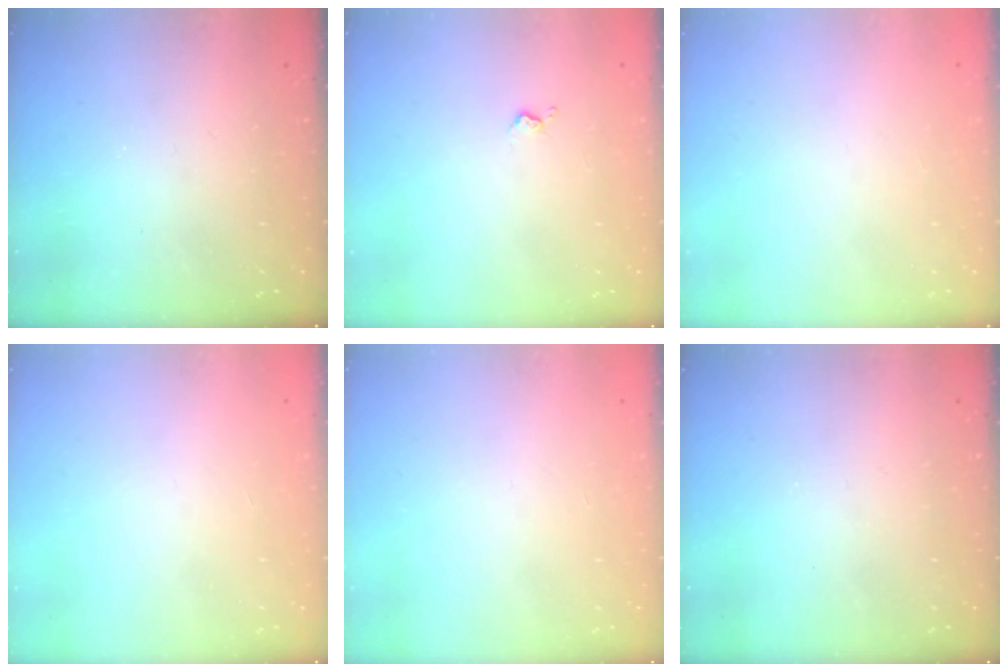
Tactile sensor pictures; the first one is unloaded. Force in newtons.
{"total": 2.7, "press": 2.6, "slide": 0.5}
{"total": 0.0}
{"total": 0.0}
{"total": 0.0}
{"total": 0.0}